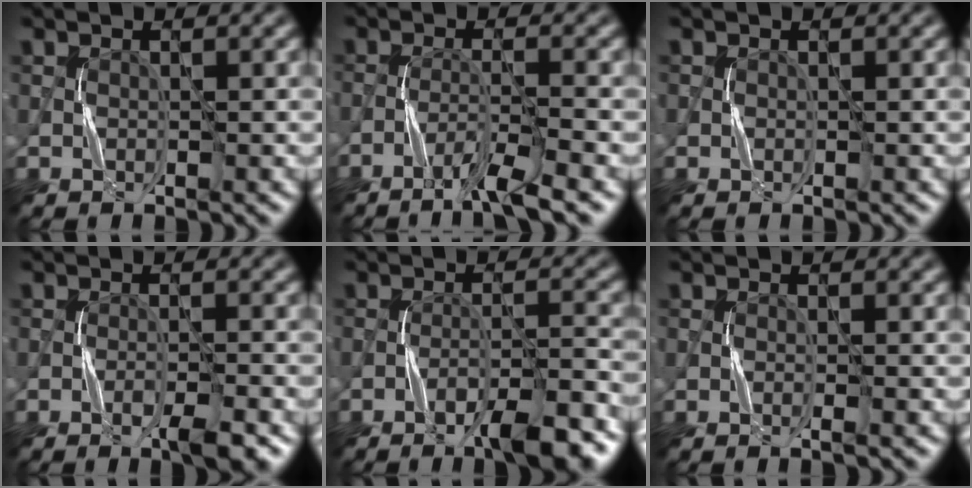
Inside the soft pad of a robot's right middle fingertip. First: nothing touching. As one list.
[{"total": 3.5, "force": [-2.4, -0.1, 2.5], "torque": [-0.039, 0.005, -0.056]}, {"total": 0.0}, {"total": 3.1, "force": [-2.1, 0.3, 2.3], "torque": [-0.039, 0.002, -0.035]}, {"total": 5.8, "force": [-4.1, 0.8, 4.1], "torque": [-0.061, 0.006, -0.062]}, {"total": 0.6, "force": [-0.2, -0.2, 0.5], "torque": [-0.008, -0.002, -0.004]}]